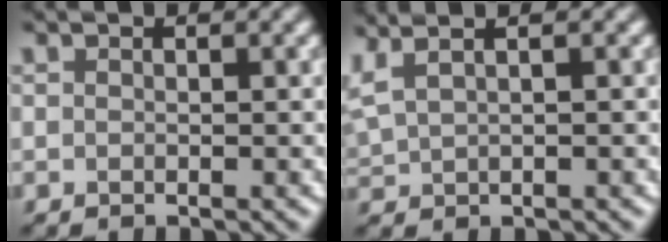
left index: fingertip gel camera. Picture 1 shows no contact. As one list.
[{"total": 3.8, "force": [2.3, 1.5, 2.7], "torque": [-0.068, 0.034, 0.034]}]